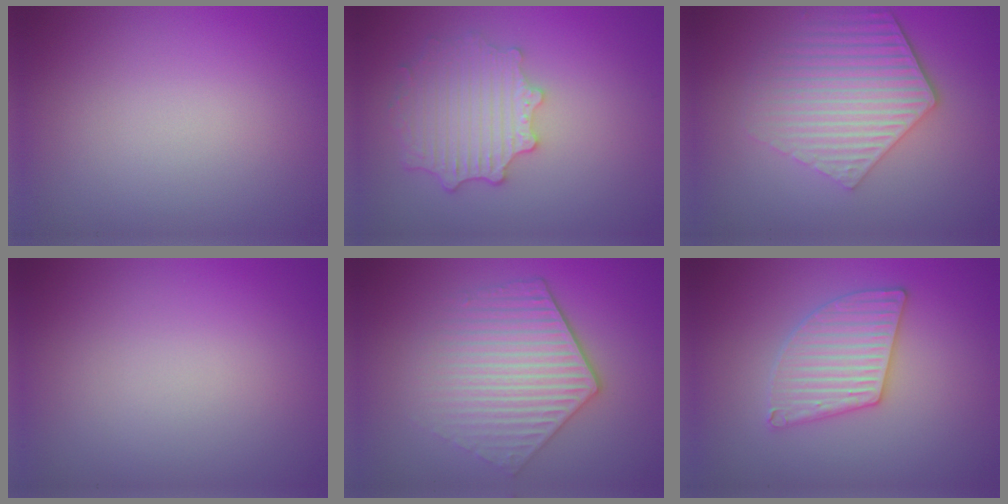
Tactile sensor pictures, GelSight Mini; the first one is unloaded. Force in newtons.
{"total": 4.9, "press": 4.0, "slide": 2.8}
{"total": 5.8, "press": 4.3, "slide": 3.9}
{"total": 0.0}
{"total": 5.7, "press": 4.2, "slide": 3.8}
{"total": 3.6, "press": 3.6, "slide": 0.3}